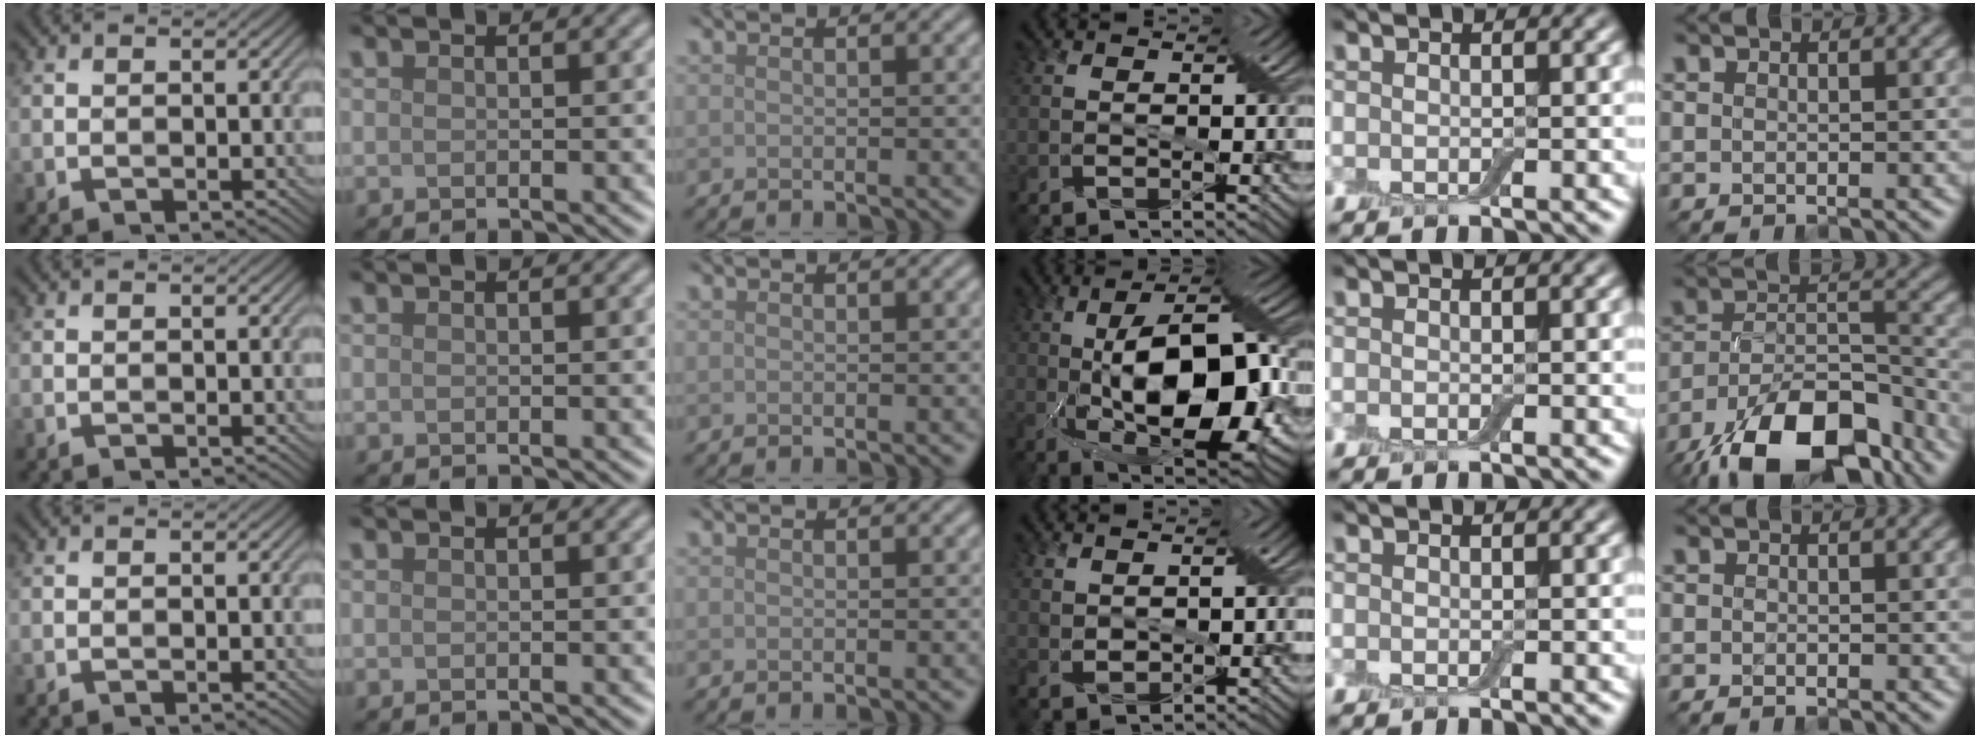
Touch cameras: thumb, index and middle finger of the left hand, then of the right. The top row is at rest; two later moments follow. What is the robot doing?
{"motion": "cut", "object": "cling film"}